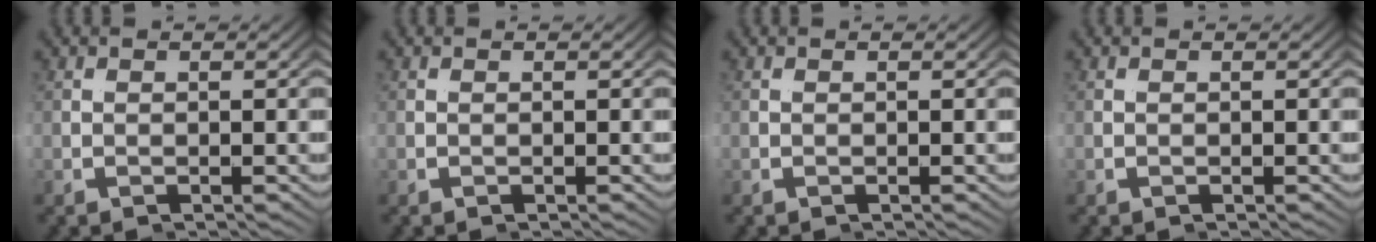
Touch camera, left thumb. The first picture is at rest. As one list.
[{"total": 0.0}, {"total": 0.0}, {"total": 0.0}]